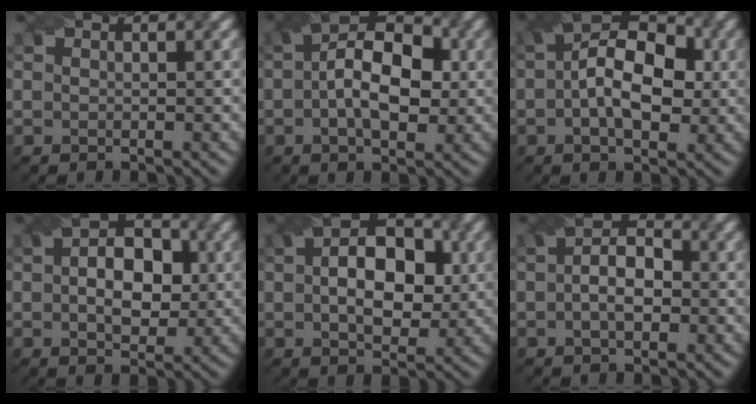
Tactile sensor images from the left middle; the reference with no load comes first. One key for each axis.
{"total": 7.1, "fx": -0.2, "fy": 4.2, "fz": 5.8, "tx": -0.083, "ty": 0.017, "tz": 0.002}
{"total": 7.9, "fx": -0.2, "fy": 4.6, "fz": 6.4, "tx": -0.087, "ty": 0.020, "tz": 0.002}
{"total": 5.5, "fx": -0.3, "fy": 3.8, "fz": 4.0, "tx": -0.048, "ty": 0.010, "tz": 0.005}
{"total": 7.0, "fx": 0.1, "fy": 4.6, "fz": 5.3, "tx": -0.068, "ty": 0.012, "tz": 0.010}
{"total": 3.5, "fx": -1.0, "fy": 2.2, "fz": 2.6, "tx": -0.028, "ty": 0.007, "tz": -0.006}